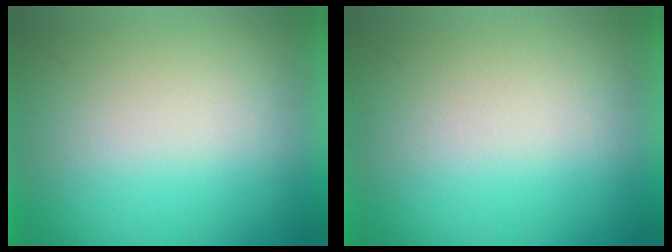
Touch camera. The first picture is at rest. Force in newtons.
{"total": 0.0}